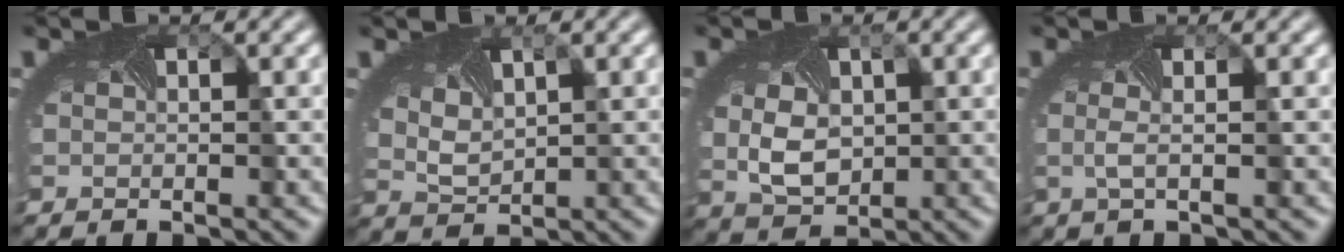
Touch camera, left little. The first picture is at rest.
{"total": 2.5, "force": [1.4, 1.3, 1.5], "torque": [-0.033, 0.005, 0.027]}
{"total": 3.6, "force": [0.0, 2.7, 2.5], "torque": [-0.060, -0.008, 0.011]}
{"total": 1.0, "force": [-0.2, -0.3, 1.0], "torque": [-0.027, 0.001, -0.004]}